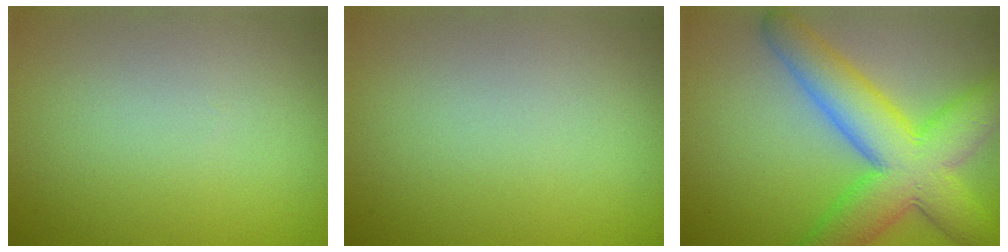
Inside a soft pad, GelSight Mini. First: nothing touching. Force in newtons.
{"total": 0.0}
{"total": 9.6, "press": 9.6, "slide": 0.4}